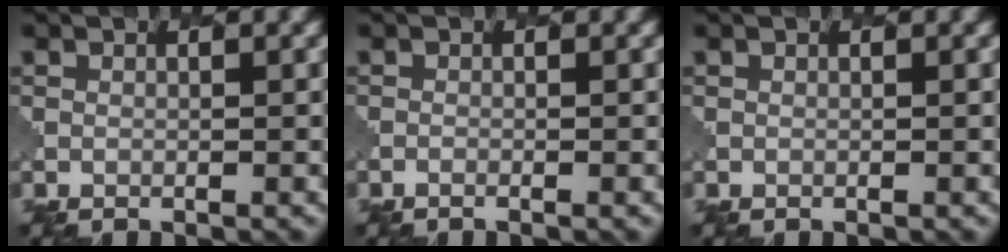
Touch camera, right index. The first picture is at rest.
{"total": 0.6, "force": [-0.5, 0.1, 0.3], "torque": [0.001, -0.002, -0.014]}
{"total": 0.0}